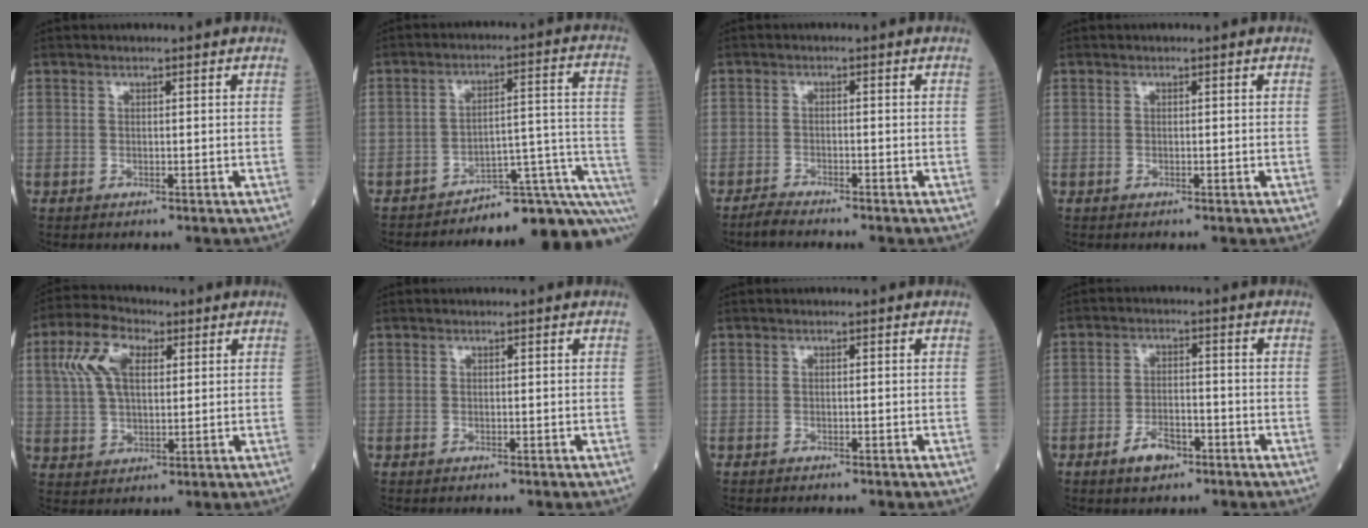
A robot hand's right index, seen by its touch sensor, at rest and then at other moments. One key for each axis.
{"total": 14.2, "fx": -12.9, "fy": 1.8, "fz": 5.6, "tx": -0.012, "ty": 0.065, "tz": -0.168}
{"total": 2.5, "fx": -2.4, "fy": -0.2, "fz": 0.8, "tx": -0.024, "ty": -0.009, "tz": -0.044}
{"total": 0.0}
{"total": 9.2, "fx": 3.1, "fy": 4.5, "fz": 7.3, "tx": -0.161, "ty": 0.024, "tz": 0.060}
{"total": 0.0}
{"total": 0.6, "fx": -0.6, "fy": 0.1, "fz": 0.3, "tx": -0.003, "ty": -0.002, "tz": -0.010}
{"total": 4.6, "fx": -2.8, "fy": 2.1, "fz": 2.9, "tx": -0.053, "ty": 0.003, "tz": -0.046}